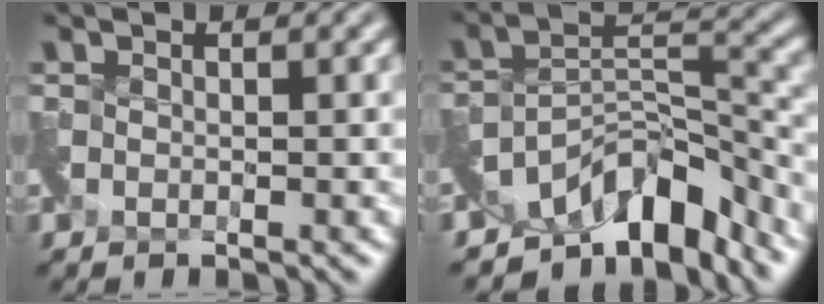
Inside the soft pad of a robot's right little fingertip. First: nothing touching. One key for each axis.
{"total": 7.0, "fx": -5.8, "fy": 1.9, "fz": 3.3, "tx": -0.031, "ty": 0.003, "tz": -0.108}